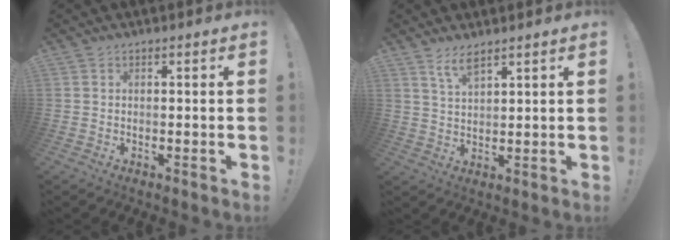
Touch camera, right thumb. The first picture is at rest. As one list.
[{"total": 5.1, "force": [3.9, 0.9, 3.2], "torque": [-0.061, -0.018, 0.069]}]